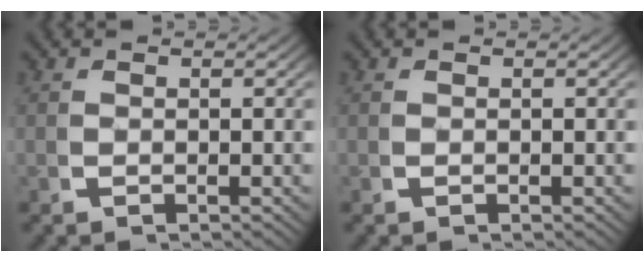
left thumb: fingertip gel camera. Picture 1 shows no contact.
{"total": 0.0}